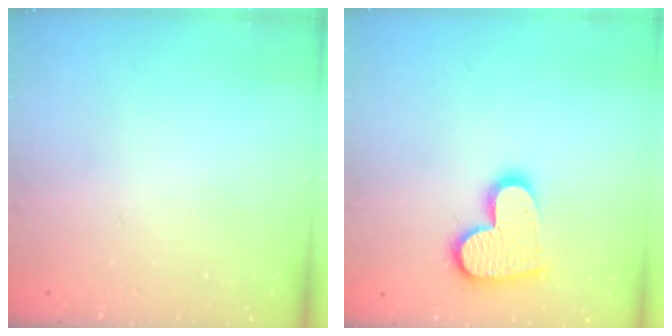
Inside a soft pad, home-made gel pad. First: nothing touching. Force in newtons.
{"total": 13.6, "press": 13.5, "slide": 0.9}